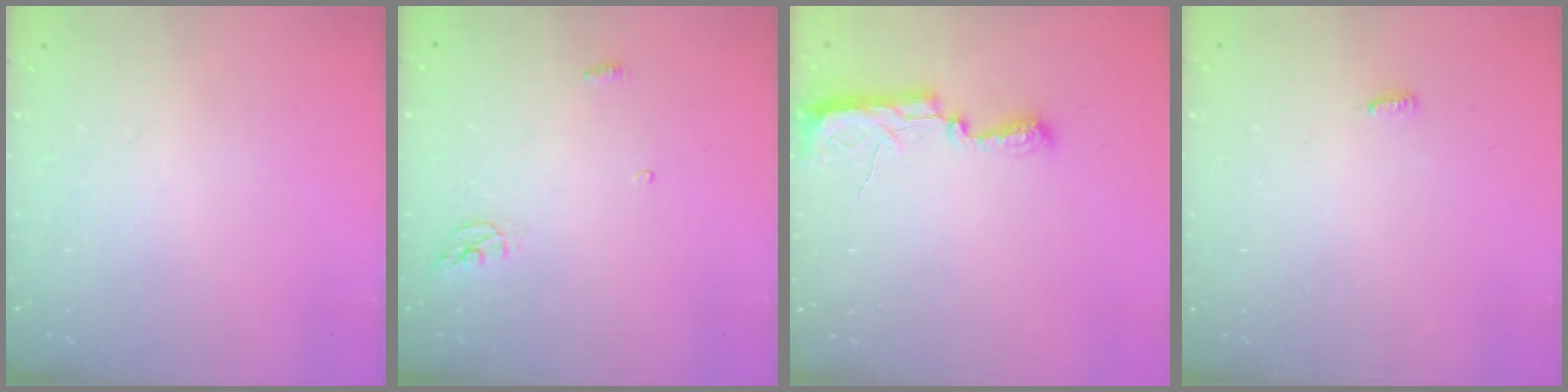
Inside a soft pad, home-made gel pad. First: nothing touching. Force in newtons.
{"total": 3.6, "press": 3.6, "slide": 0.3}
{"total": 7.7, "press": 7.7, "slide": 0.6}
{"total": 3.5, "press": 3.4, "slide": 0.6}